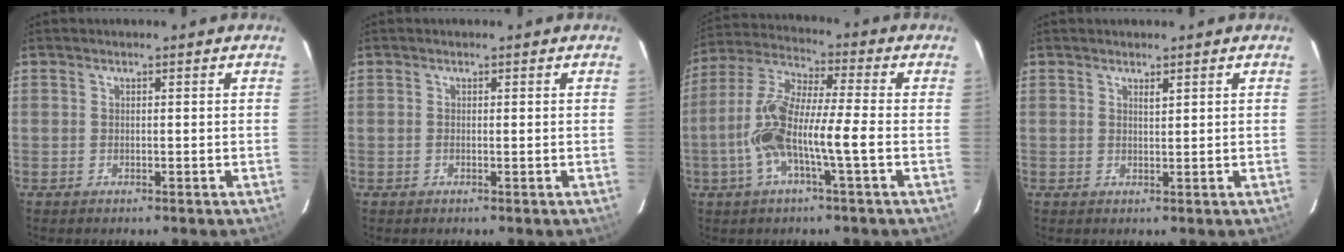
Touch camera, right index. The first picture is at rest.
{"total": 0.0}
{"total": 11.9, "force": [-2.9, 1.3, 11.5], "torque": [-0.244, 0.014, -0.062]}
{"total": 0.8, "force": [0.6, 0.1, 0.6], "torque": [-0.013, -0.002, 0.012]}